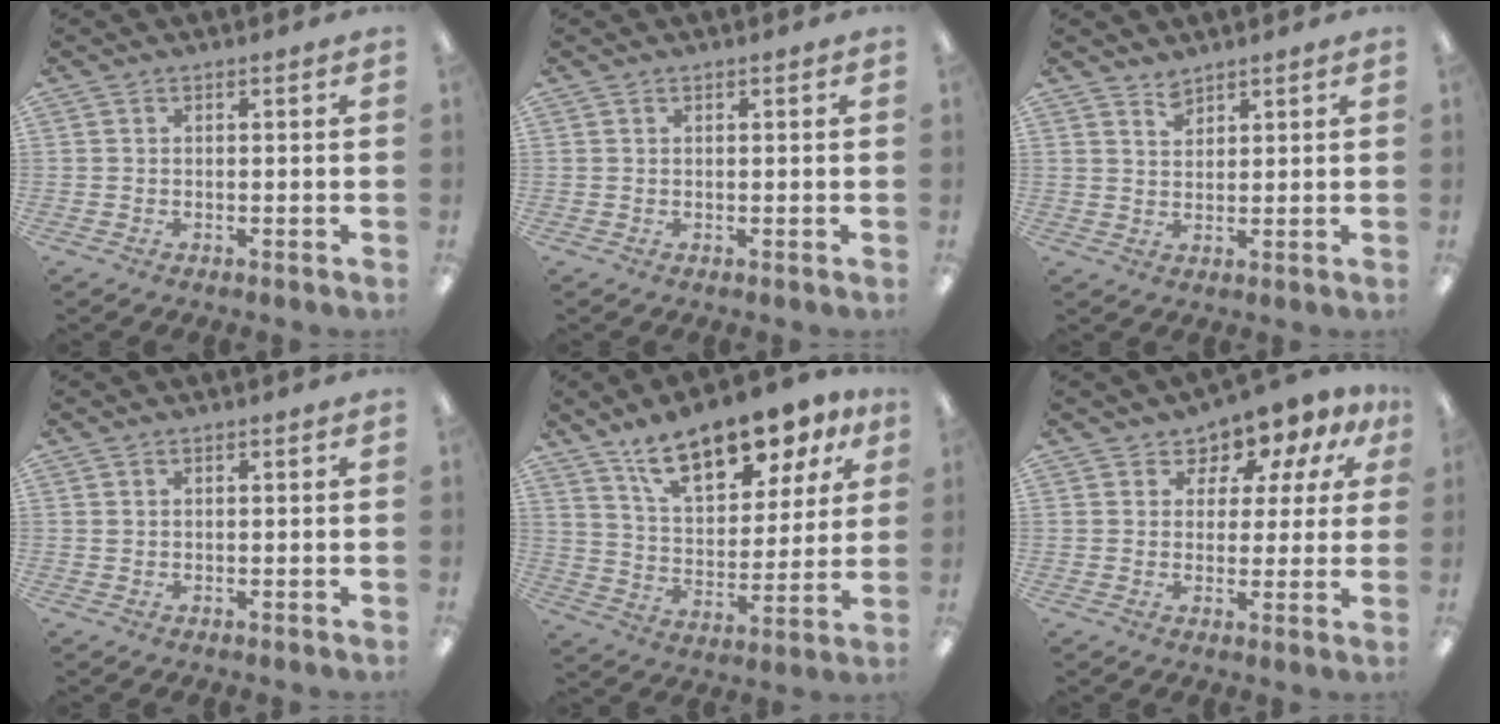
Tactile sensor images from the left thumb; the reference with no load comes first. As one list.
[{"total": 0.0}, {"total": 2.8, "force": [2.6, 1.0, 0.5], "torque": [-0.006, -0.012, 0.048]}, {"total": 0.6, "force": [0.4, 0.4, 0.3], "torque": [-0.008, 0.002, 0.007]}, {"total": 17.5, "force": [12.2, 7.8, 9.9], "torque": [-0.159, -0.057, 0.210]}, {"total": 6.7, "force": [4.6, 4.5, 1.9], "torque": [-0.039, -0.035, 0.082]}]